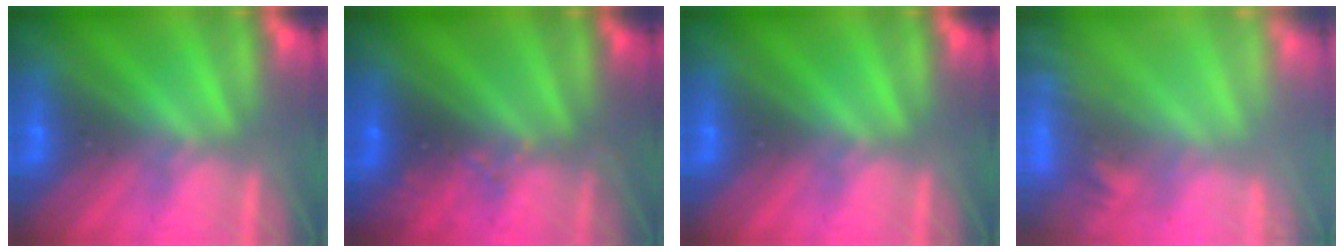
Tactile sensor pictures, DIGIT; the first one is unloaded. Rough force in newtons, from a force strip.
{"total": 2.9}
{"total": 0.0}
{"total": 5.7}